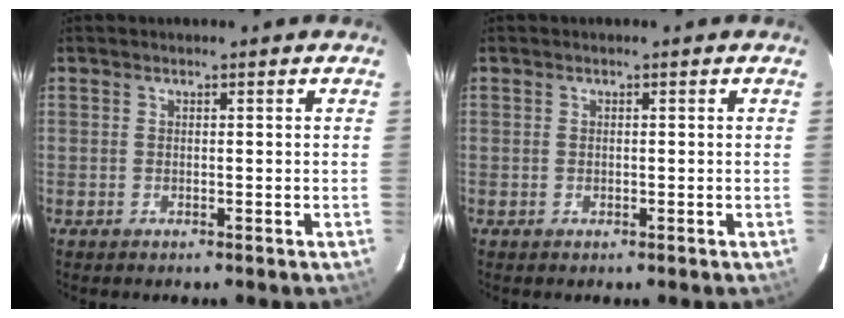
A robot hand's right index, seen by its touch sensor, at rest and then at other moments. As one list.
[{"total": 0.0}]